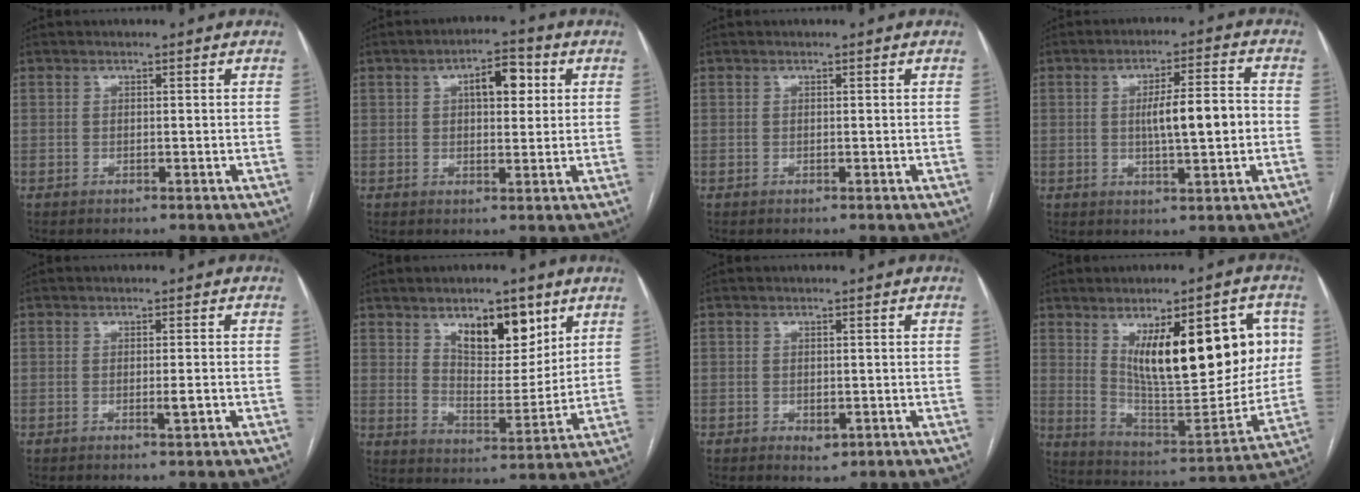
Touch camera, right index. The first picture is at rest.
{"total": 5.9, "force": [1.8, 2.5, 5.1], "torque": [-0.079, 0.017, 0.029]}
{"total": 0.0}
{"total": 8.2, "force": [-0.4, 1.2, 8.1], "torque": [-0.131, 0.013, -0.005]}
{"total": 1.8, "force": [-0.7, -0.1, 1.7], "torque": [-0.032, -0.004, -0.010]}
{"total": 10.4, "force": [6.1, 4.3, 7.2], "torque": [-0.115, -0.005, 0.109]}
{"total": 1.9, "force": [-0.8, 1.2, 1.3], "torque": [-0.015, 0.000, -0.004]}
{"total": 21.7, "force": [6.3, 6.5, 19.7], "torque": [-0.292, -0.001, 0.109]}